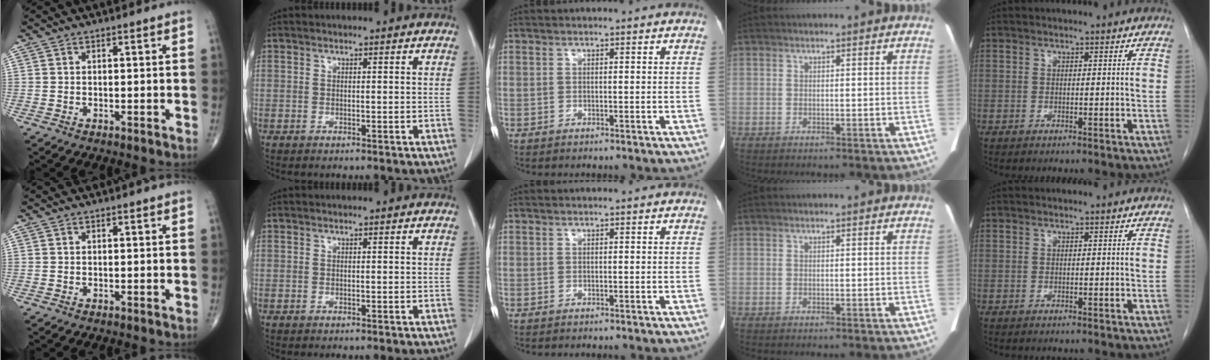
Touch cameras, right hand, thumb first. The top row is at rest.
{}